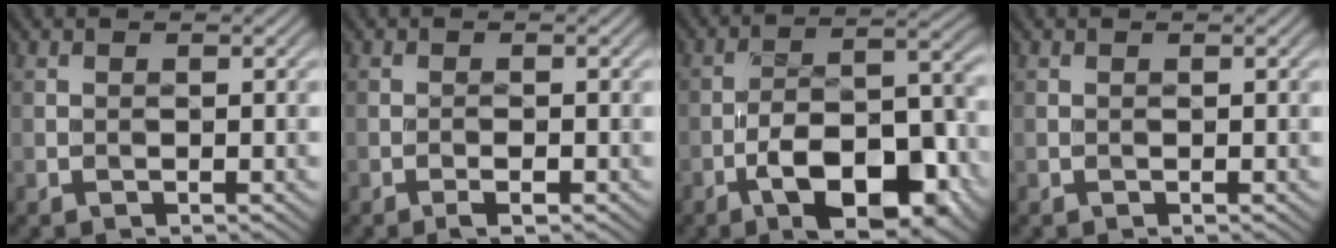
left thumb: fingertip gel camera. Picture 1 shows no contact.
{"total": 1.4, "force": [-1.0, 0.3, 0.9], "torque": [-0.016, -0.003, -0.018]}
{"total": 12.1, "force": [-6.3, 4.7, 9.2], "torque": [-0.141, -0.002, -0.106]}
{"total": 0.0}